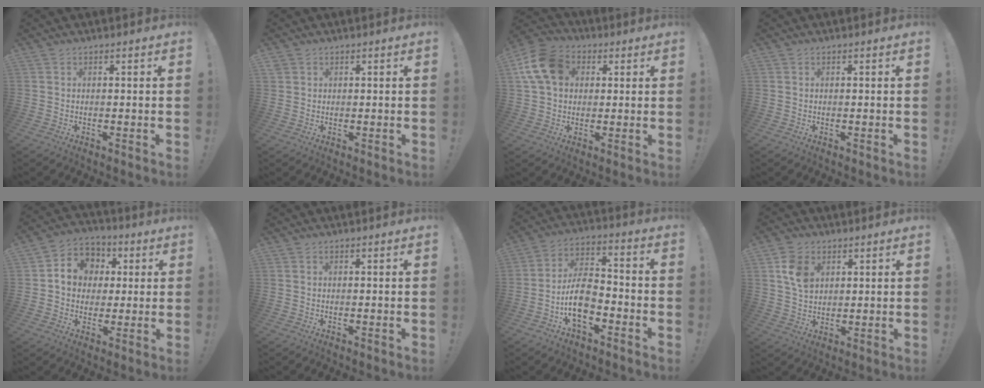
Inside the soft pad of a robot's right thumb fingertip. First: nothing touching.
{"total": 1.6, "force": [1.0, 1.2, 0.3], "torque": [-0.005, -0.001, 0.020]}
{"total": 13.4, "force": [3.5, 10.4, 7.8], "torque": [-0.149, 0.009, 0.075]}
{"total": 0.0}
{"total": 9.9, "force": [1.3, 8.9, 4.0], "torque": [-0.049, 0.002, 0.030]}
{"total": 0.0}
{"total": 12.4, "force": [-5.1, 7.2, 8.6], "torque": [-0.167, 0.025, -0.092]}
{"total": 8.7, "force": [3.3, 6.2, 5.1], "torque": [-0.078, -0.001, 0.065]}